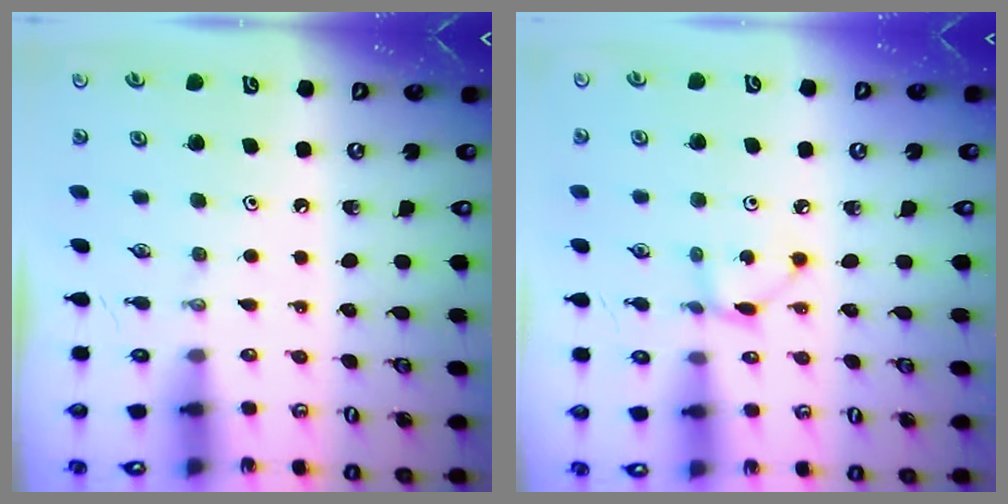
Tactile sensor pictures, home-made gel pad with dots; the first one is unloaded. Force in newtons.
{"total": 3.6, "press": 3.5, "slide": 0.3}